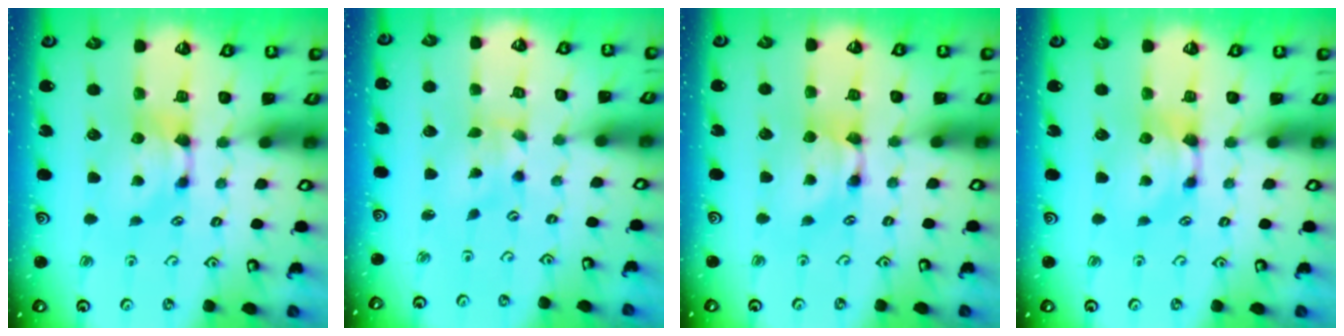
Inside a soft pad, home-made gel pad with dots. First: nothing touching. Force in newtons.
{"total": 2.4, "press": 2.2, "slide": 1.0}
{"total": 1.7, "press": 1.7, "slide": 0.1}
{"total": 0.0}